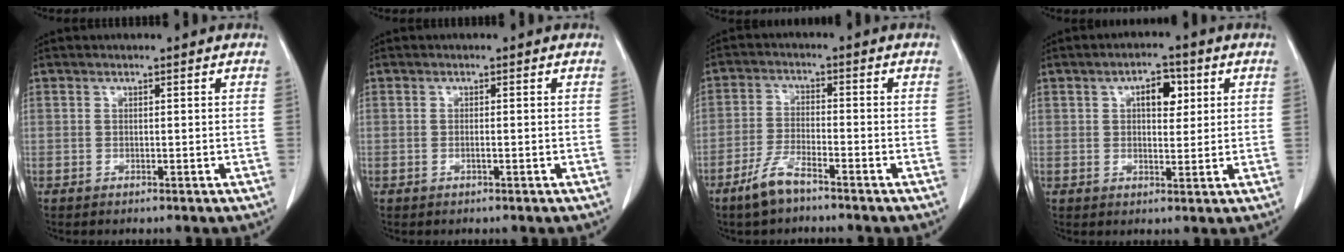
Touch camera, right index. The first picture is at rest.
{"total": 0.5, "force": [-0.2, 0.0, 0.5], "torque": [-0.010, 0.000, -0.002]}
{"total": 5.5, "force": [-4.1, 1.1, 3.4], "torque": [-0.080, -0.006, -0.082]}
{"total": 4.9, "force": [1.7, 2.4, 3.9], "torque": [-0.059, 0.010, 0.025]}